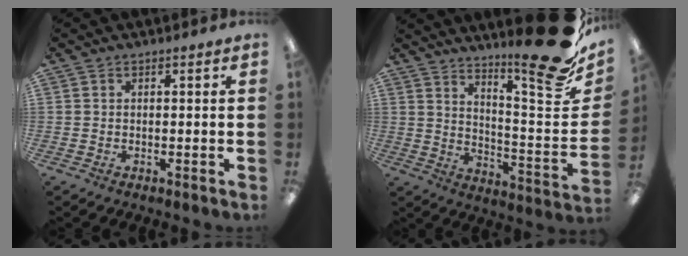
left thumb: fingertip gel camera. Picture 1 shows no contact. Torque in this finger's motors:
{"motor_torque": [0.54, 0.17, 1.38, -1.39, 0.35]}